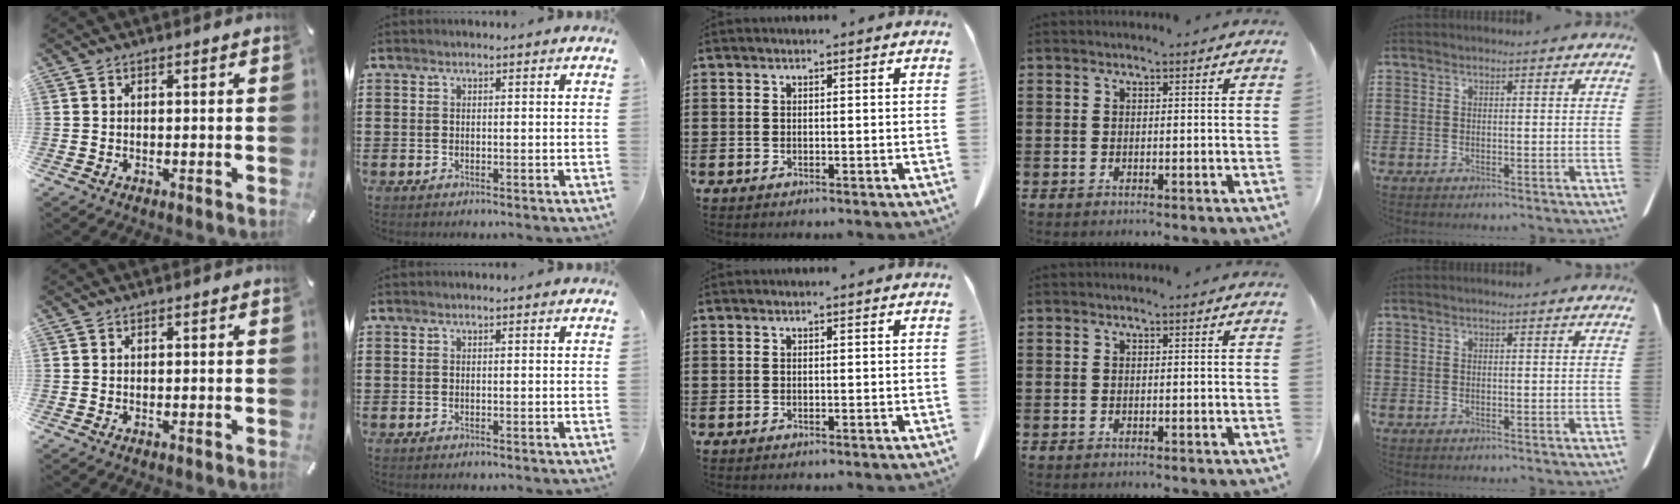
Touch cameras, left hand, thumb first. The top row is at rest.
{}